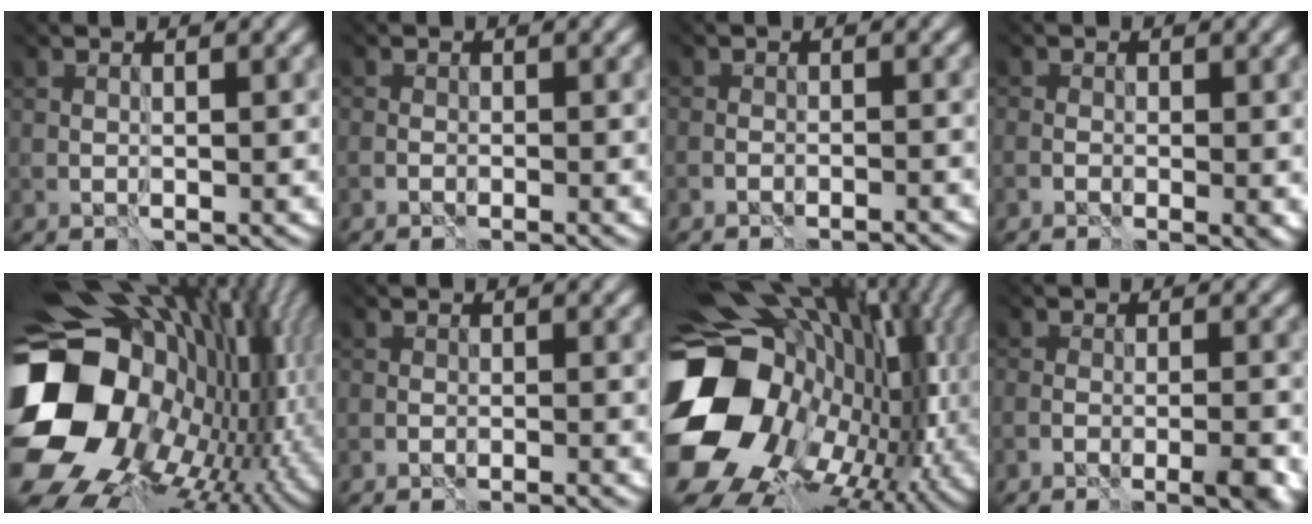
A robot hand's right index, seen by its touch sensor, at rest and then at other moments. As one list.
[{"total": 0.6, "force": [-0.6, 0.2, 0.1], "torque": [-0.002, -0.004, -0.011]}, {"total": 1.9, "force": [-1.9, 0.1, -0.1], "torque": [0.007, 0.005, -0.028]}, {"total": 1.5, "force": [-0.5, 0.9, 1.0], "torque": [-0.021, -0.005, -0.011]}, {"total": 20.0, "force": [-3.8, 15.2, 12.4], "torque": [-0.271, -0.041, -0.047]}, {"total": 1.1, "force": [-1.1, 0.1, 0.1], "torque": [0.009, -0.001, -0.018]}, {"total": 18.1, "force": [-1.4, 14.0, 11.4], "torque": [-0.237, -0.038, 0.005]}, {"total": 3.2, "force": [-2.1, 0.8, 2.3], "torque": [-0.042, -0.006, -0.033]}]